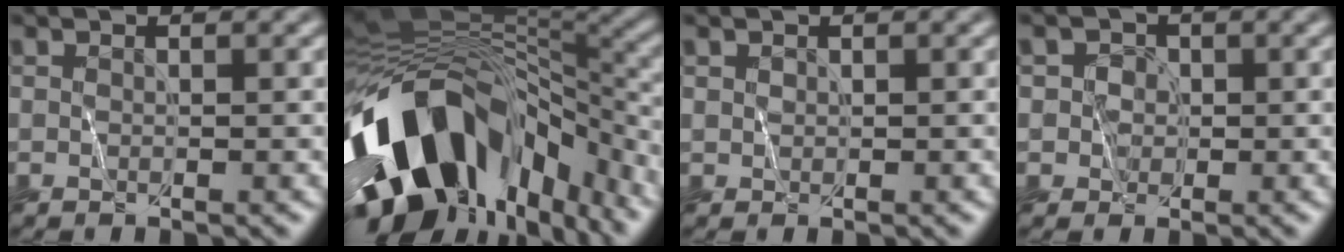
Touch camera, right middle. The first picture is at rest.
{"total": 15.7, "force": [-7.0, 9.6, 10.3], "torque": [-0.190, 0.000, -0.108]}
{"total": 0.6, "force": [0.5, 0.3, -0.2], "torque": [0.008, 0.001, 0.006]}
{"total": 2.2, "force": [0.6, 2.1, 0.3], "torque": [0.020, 0.013, 0.001]}